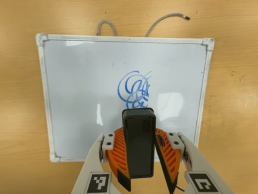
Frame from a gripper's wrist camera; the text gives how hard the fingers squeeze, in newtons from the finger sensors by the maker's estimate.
{"total": 8.0, "left": 8.8, "right": 7.1}